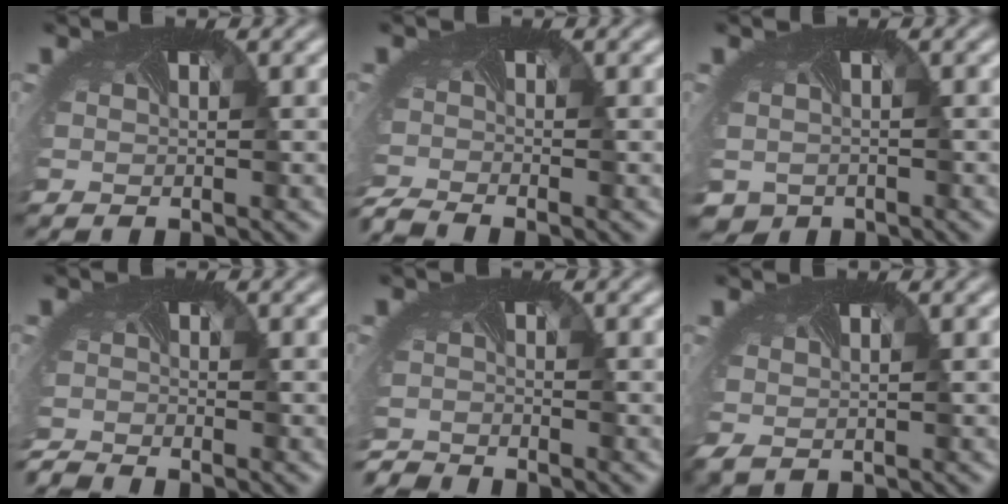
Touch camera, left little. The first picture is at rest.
{"total": 2.8, "force": [-2.8, 0.0, 0.5], "torque": [-0.019, -0.023, -0.062]}
{"total": 2.3, "force": [-1.4, 1.8, 0.6], "torque": [-0.015, -0.018, -0.020]}
{"total": 2.4, "force": [-2.3, -0.3, -0.3], "torque": [-0.006, -0.021, -0.052]}
{"total": 2.8, "force": [-2.7, -0.2, -0.5], "torque": [-0.003, -0.021, -0.057]}
{"total": 1.1, "force": [0.0, 0.7, 0.8], "torque": [-0.027, -0.004, 0.012]}